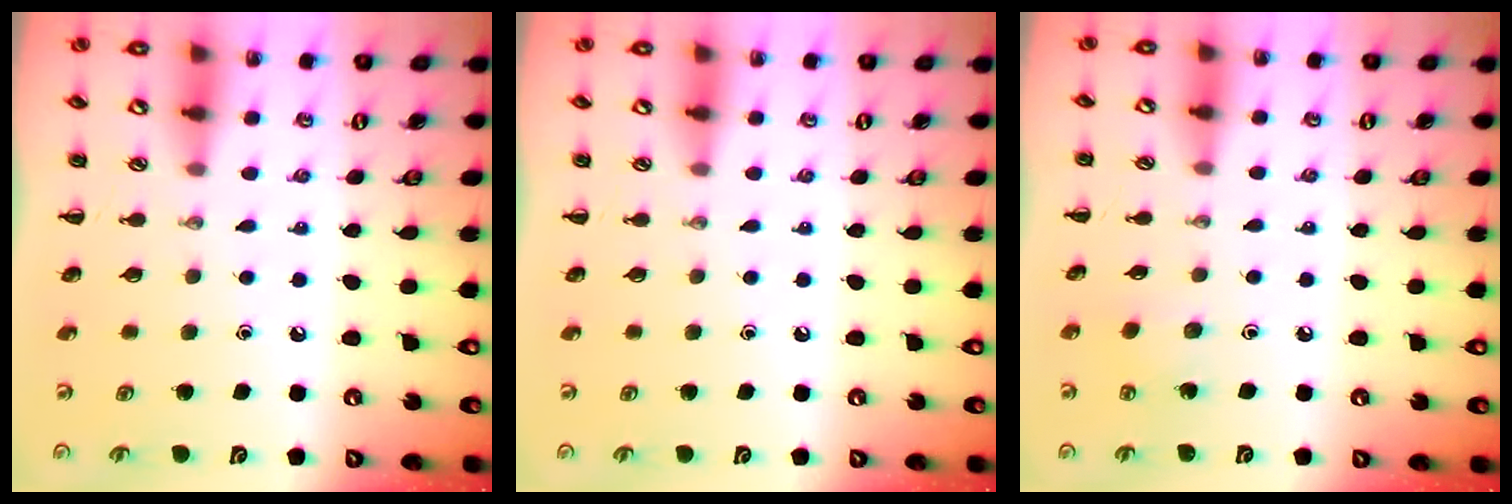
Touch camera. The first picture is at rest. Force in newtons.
{"total": 0.0}
{"total": 2.8, "press": 2.7, "slide": 0.8}